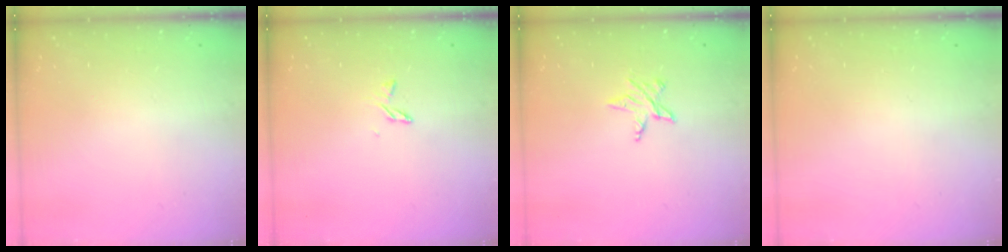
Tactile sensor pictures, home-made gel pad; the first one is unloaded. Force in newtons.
{"total": 4.2, "press": 4.2, "slide": 0.4}
{"total": 4.8, "press": 4.8, "slide": 0.5}
{"total": 0.0}